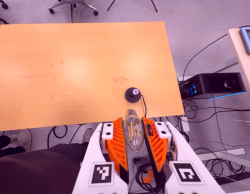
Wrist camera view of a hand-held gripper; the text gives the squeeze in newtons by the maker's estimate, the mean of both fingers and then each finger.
{"total": 8.4, "left": 7.6, "right": 9.1}